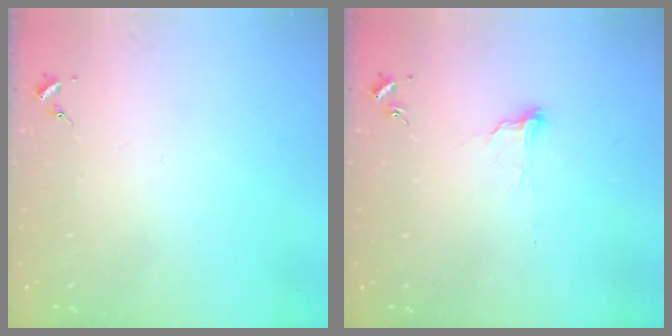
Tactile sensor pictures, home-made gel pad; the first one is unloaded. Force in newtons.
{"total": 6.3, "press": 6.3, "slide": 0.5}